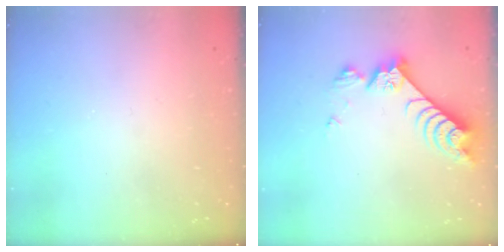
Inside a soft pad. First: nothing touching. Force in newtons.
{"total": 8.6, "press": 8.6, "slide": 0.2}